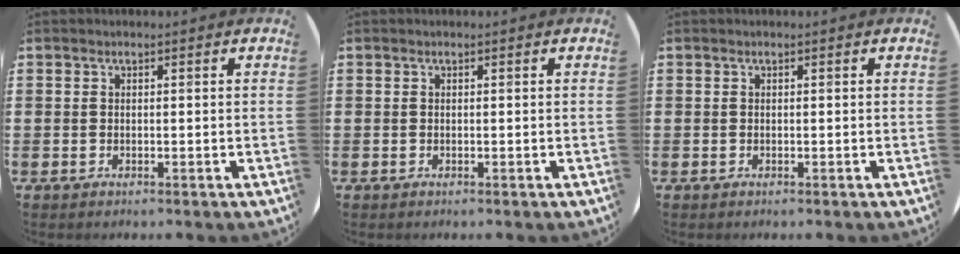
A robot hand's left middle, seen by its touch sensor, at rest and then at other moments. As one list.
[{"total": 0.0}, {"total": 0.0}]